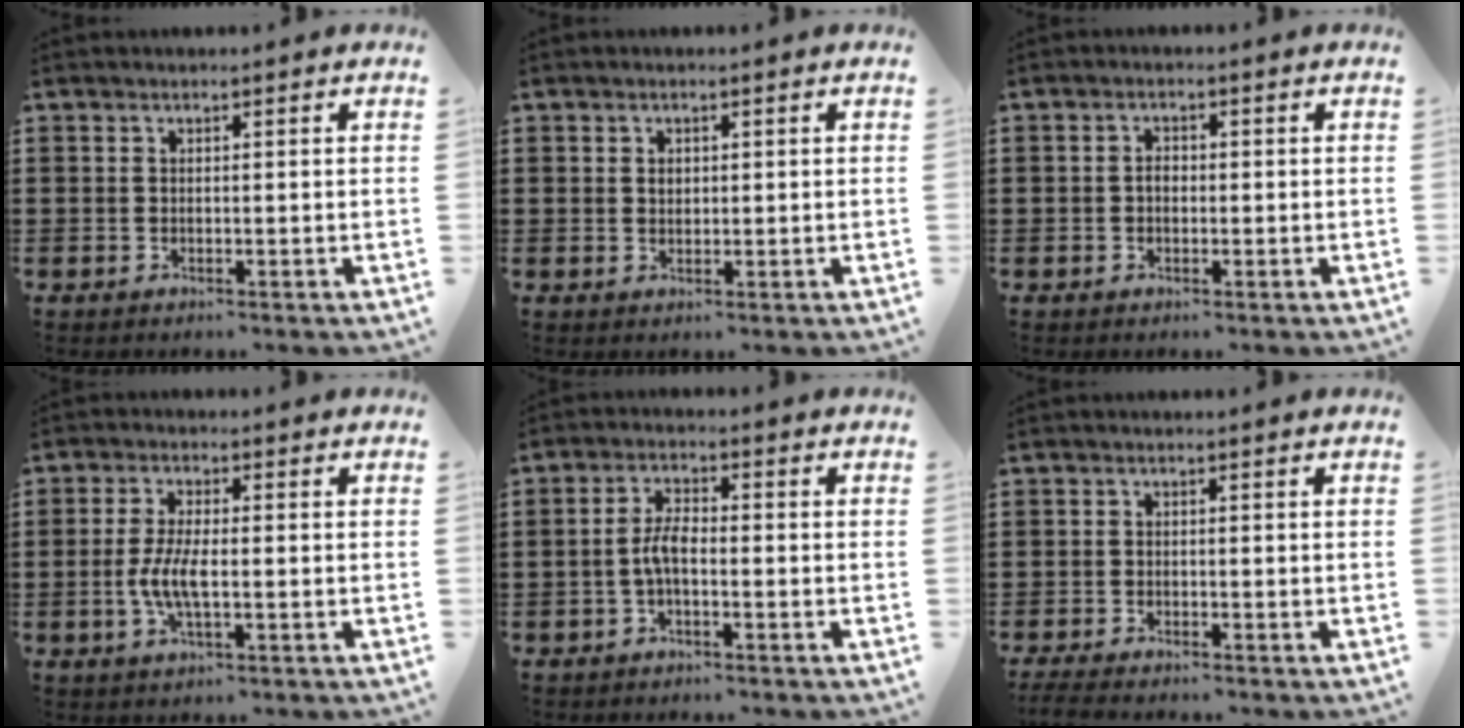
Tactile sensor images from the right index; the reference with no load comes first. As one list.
[{"total": 0.8, "force": [0.2, 0.6, 0.4], "torque": [-0.010, 0.004, 0.004]}, {"total": 1.5, "force": [-0.3, 0.9, 1.1], "torque": [-0.022, 0.004, -0.007]}, {"total": 5.3, "force": [-1.2, 1.8, 4.9], "torque": [-0.113, -0.005, -0.029]}, {"total": 4.0, "force": [-1.0, 1.4, 3.6], "torque": [-0.087, -0.001, -0.027]}, {"total": 1.9, "force": [-1.9, -0.1, 0.3], "torque": [-0.015, -0.005, -0.039]}]